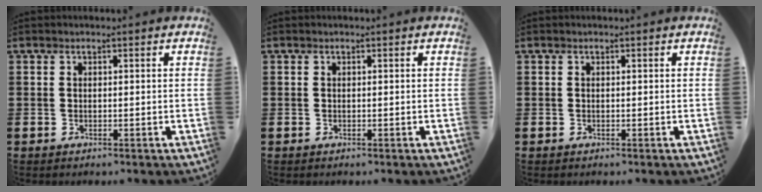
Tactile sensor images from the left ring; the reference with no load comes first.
{"total": 0.0}
{"total": 0.0}